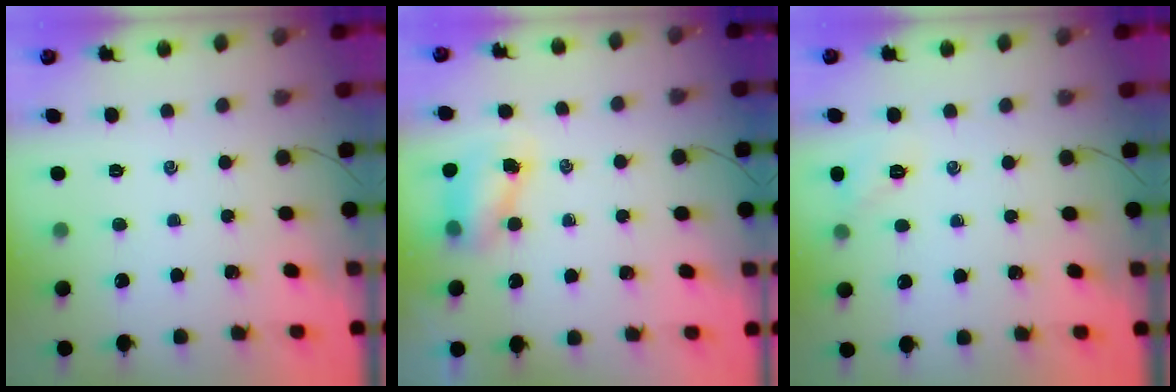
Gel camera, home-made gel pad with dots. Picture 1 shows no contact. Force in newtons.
{"total": 6.7, "press": 6.6, "slide": 1.1}
{"total": 6.6, "press": 6.3, "slide": 1.8}